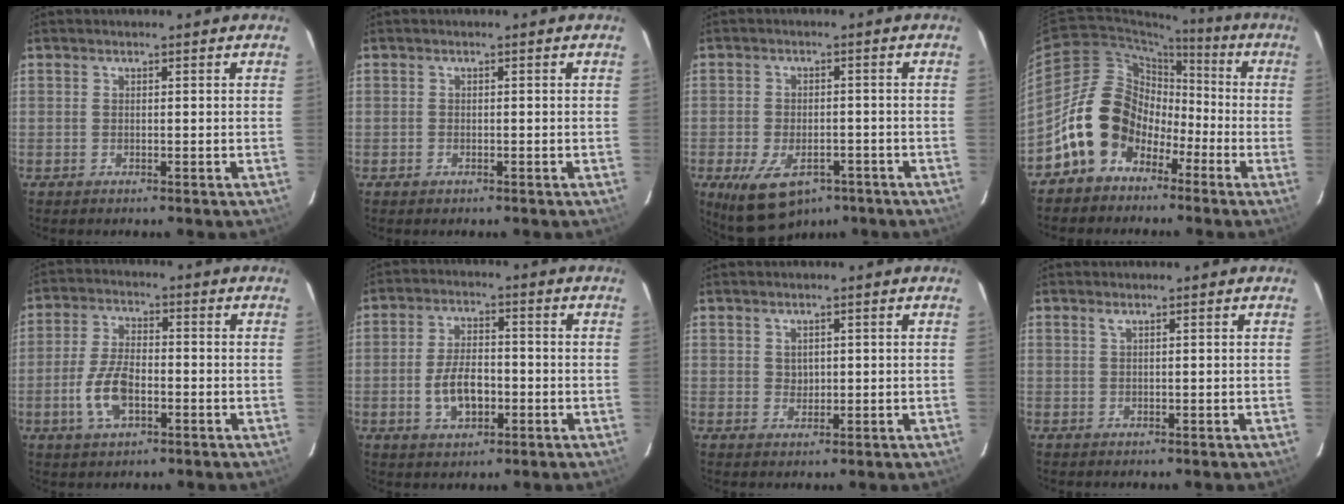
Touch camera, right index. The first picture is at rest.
{"total": 0.9, "force": [-0.5, 0.6, 0.2], "torque": [-0.002, 0.001, -0.008]}
{"total": 11.9, "force": [-6.8, 6.6, 7.2], "torque": [-0.151, -0.025, -0.103]}
{"total": 13.0, "force": [-5.6, 10.4, 5.4], "torque": [-0.107, 0.024, -0.089]}
{"total": 8.4, "force": [-2.9, 4.1, 6.8], "torque": [-0.144, 0.002, -0.052]}
{"total": 7.8, "force": [-2.2, 4.2, 6.2], "torque": [-0.122, 0.005, -0.032]}
{"total": 1.6, "force": [0.5, 1.5, 0.5], "torque": [-0.004, 0.003, 0.010]}
{"total": 0.6, "force": [0.3, -0.2, 0.5], "torque": [-0.010, 0.001, 0.004]}